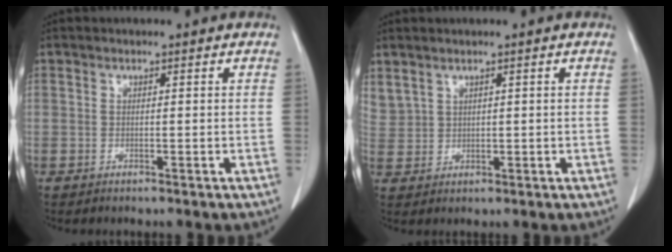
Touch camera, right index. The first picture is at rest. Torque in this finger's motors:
{"motor_torque": [-0.22, 0.27, -0.10, 0.00]}